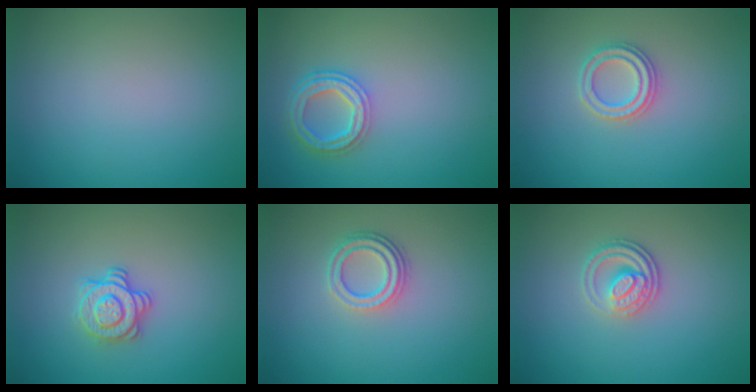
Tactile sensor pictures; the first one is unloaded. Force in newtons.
{"total": 3.9, "press": 3.1, "slide": 2.4}
{"total": 2.3, "press": 2.3, "slide": 0.3}
{"total": 2.9, "press": 2.5, "slide": 1.4}
{"total": 3.3, "press": 2.4, "slide": 2.3}
{"total": 2.8, "press": 2.5, "slide": 1.4}